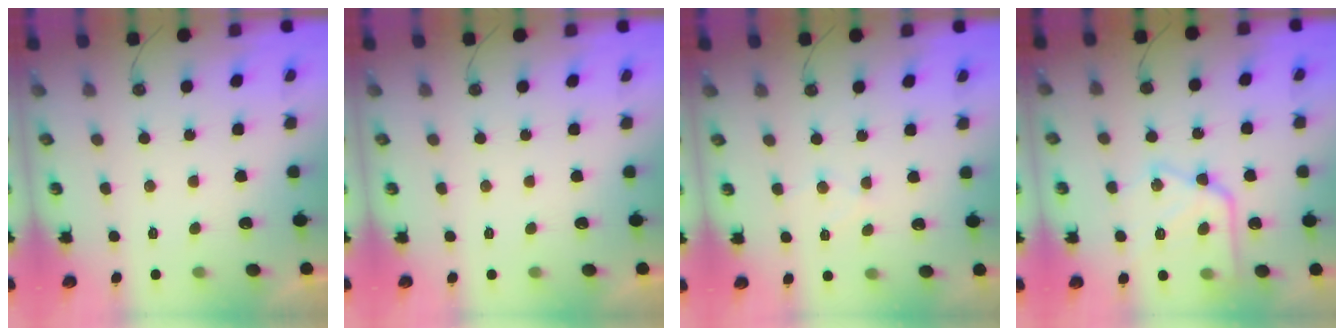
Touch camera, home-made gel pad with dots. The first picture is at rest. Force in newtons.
{"total": 0.0}
{"total": 5.9, "press": 5.9, "slide": 0.3}
{"total": 16.8, "press": 16.8, "slide": 1.5}